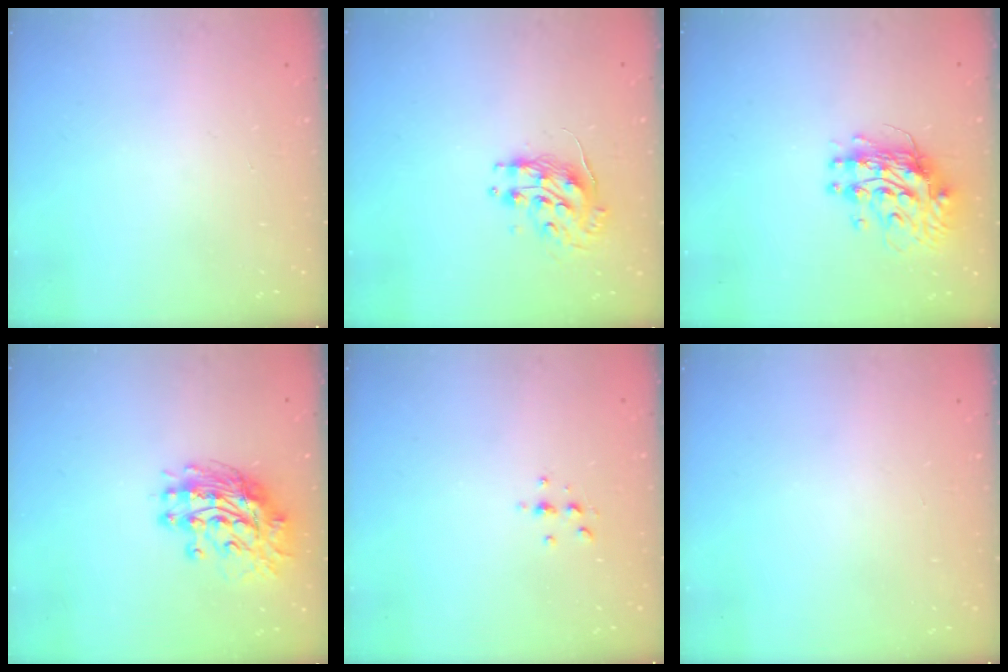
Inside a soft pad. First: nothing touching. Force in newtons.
{"total": 9.7, "press": 9.7, "slide": 0.8}
{"total": 11.0, "press": 10.9, "slide": 1.0}
{"total": 12.3, "press": 12.2, "slide": 1.6}
{"total": 3.3, "press": 3.2, "slide": 0.4}
{"total": 0.0}